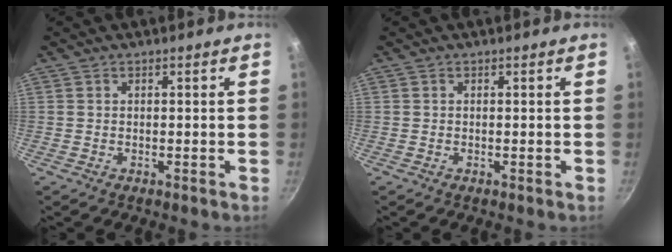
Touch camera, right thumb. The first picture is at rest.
{"total": 0.0}